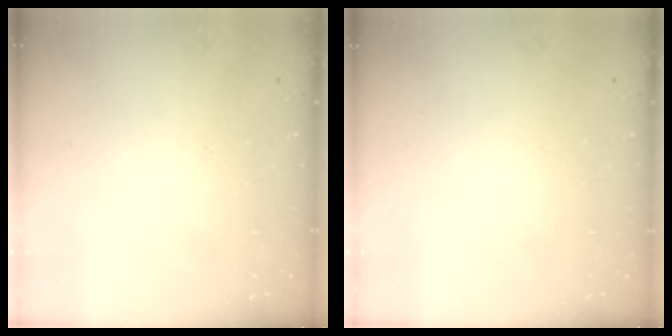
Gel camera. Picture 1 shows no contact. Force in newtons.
{"total": 0.0}